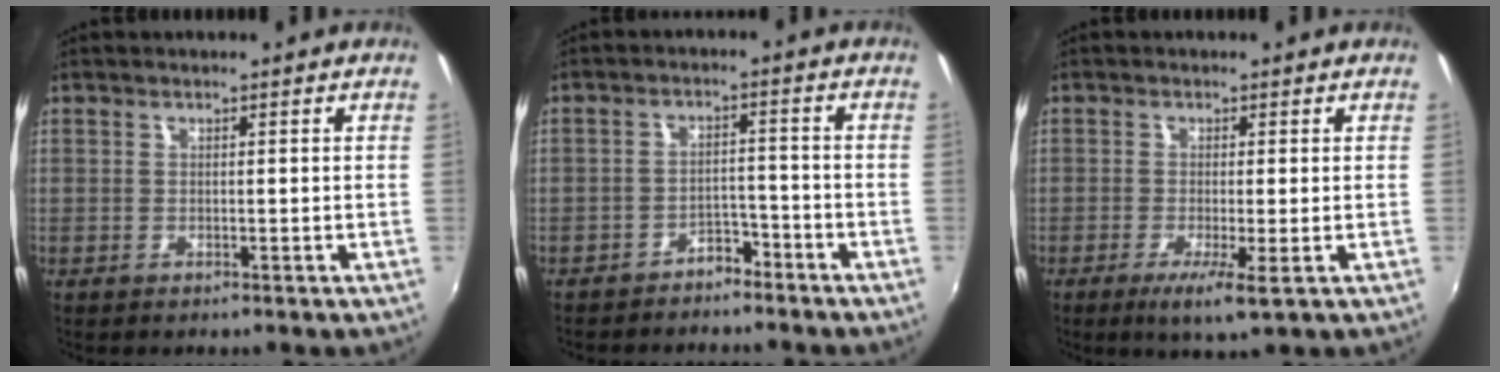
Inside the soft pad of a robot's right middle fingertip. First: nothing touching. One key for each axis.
{"total": 5.8, "fx": -4.9, "fy": 2.6, "fz": 1.6, "tx": -0.042, "ty": 0.014, "tz": -0.067}
{"total": 4.4, "fx": -1.8, "fy": 0.1, "fz": 4.1, "tx": -0.085, "ty": -0.015, "tz": -0.033}